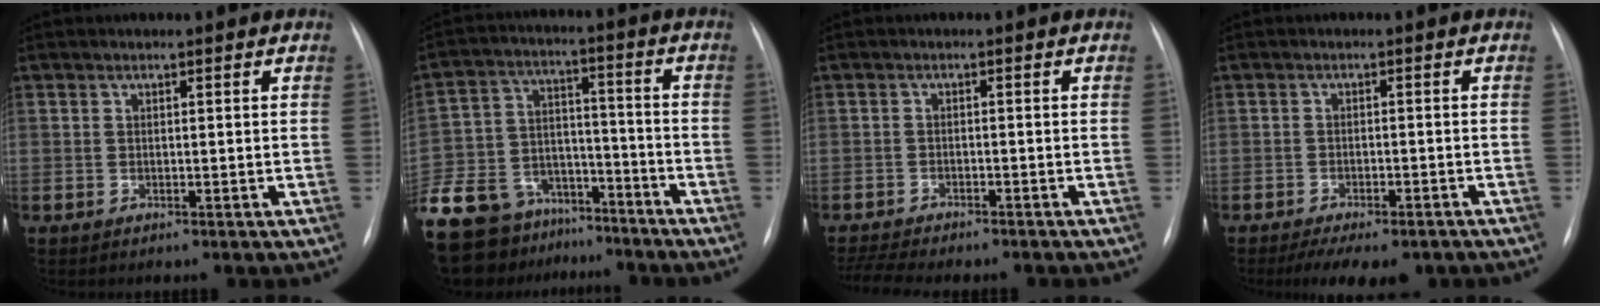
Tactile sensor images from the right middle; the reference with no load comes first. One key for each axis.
{"total": 22.2, "fx": -16.9, "fy": 11.6, "fz": 8.5, "tx": -0.240, "ty": 0.004, "tz": -0.278}
{"total": 9.0, "fx": -8.1, "fy": 1.4, "fz": 3.6, "tx": -0.061, "ty": -0.003, "tz": -0.116}
{"total": 9.8, "fx": -7.5, "fy": 3.6, "fz": 5.1, "tx": -0.069, "ty": -0.004, "tz": -0.100}